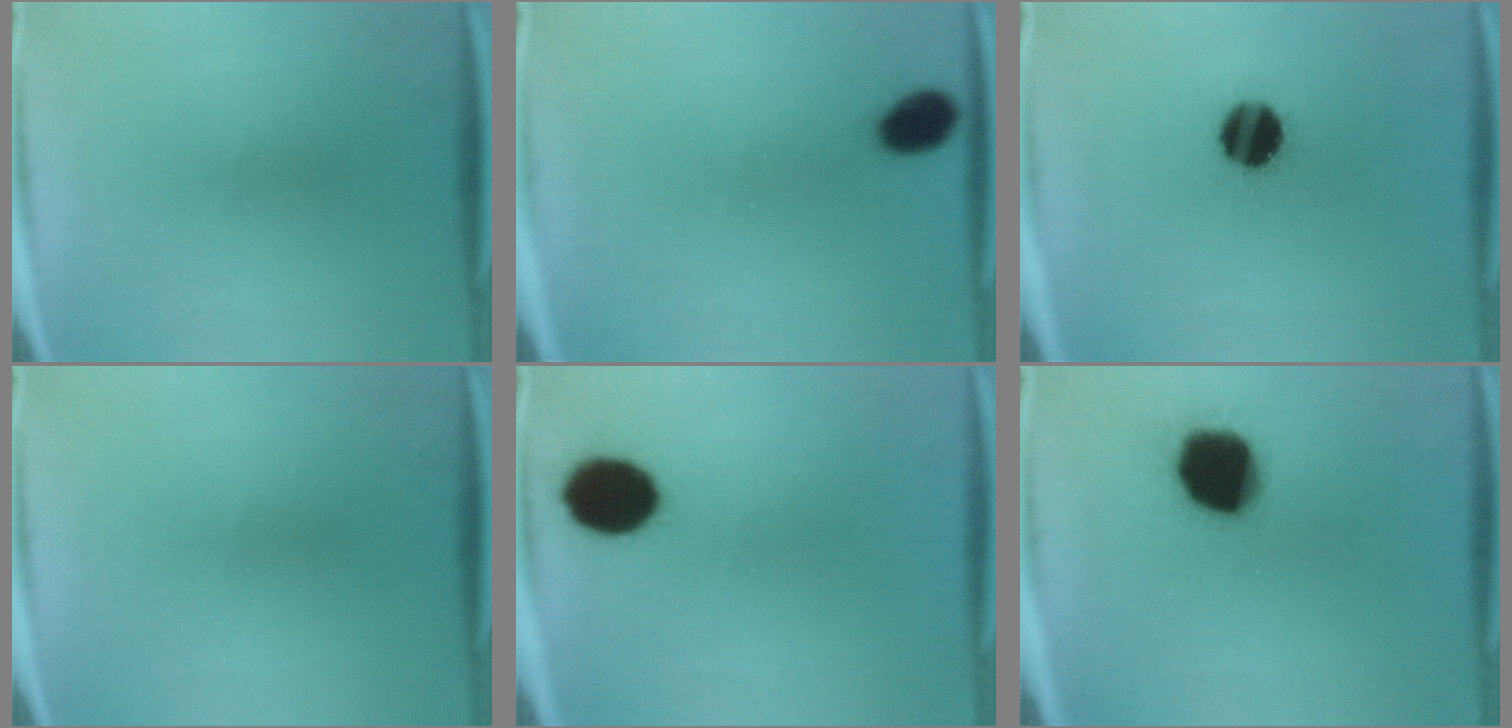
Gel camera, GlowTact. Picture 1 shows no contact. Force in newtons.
{"total": 6.0}
{"total": 11.5}
{"total": 0.0}
{"total": 11.4}
{"total": 19.7}